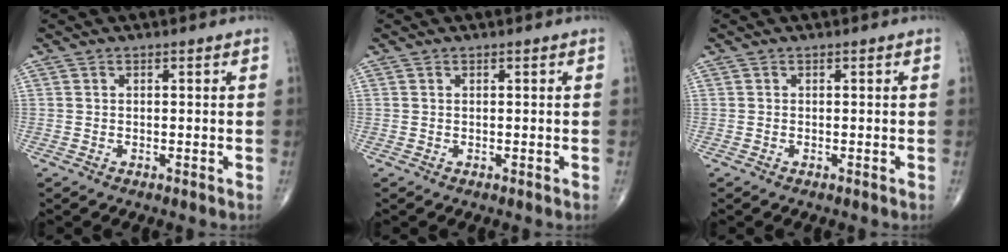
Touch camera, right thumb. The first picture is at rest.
{"total": 0.0}
{"total": 0.0}